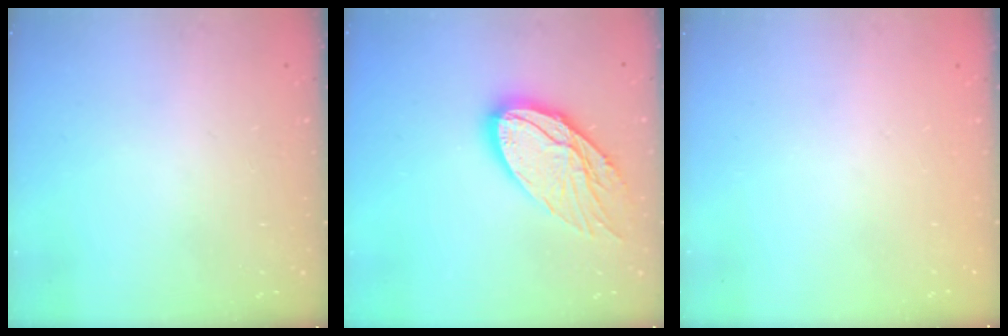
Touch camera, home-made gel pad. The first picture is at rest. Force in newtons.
{"total": 16.2, "press": 16.1, "slide": 1.3}
{"total": 0.0}